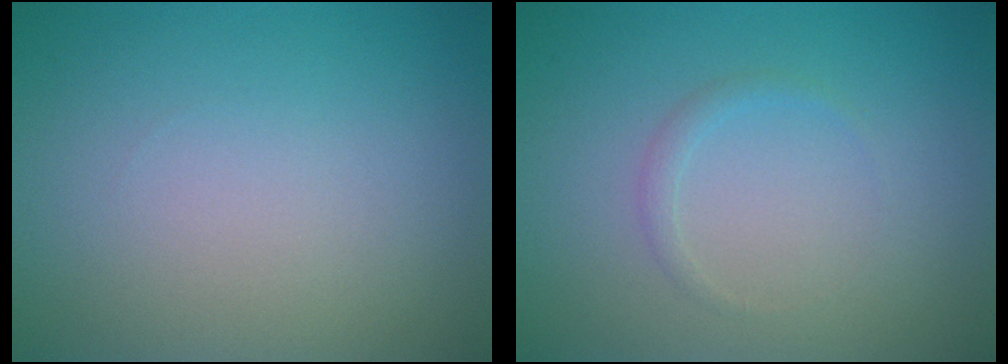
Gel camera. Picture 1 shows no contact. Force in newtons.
{"total": 0.8, "press": 0.8, "slide": 0.1}